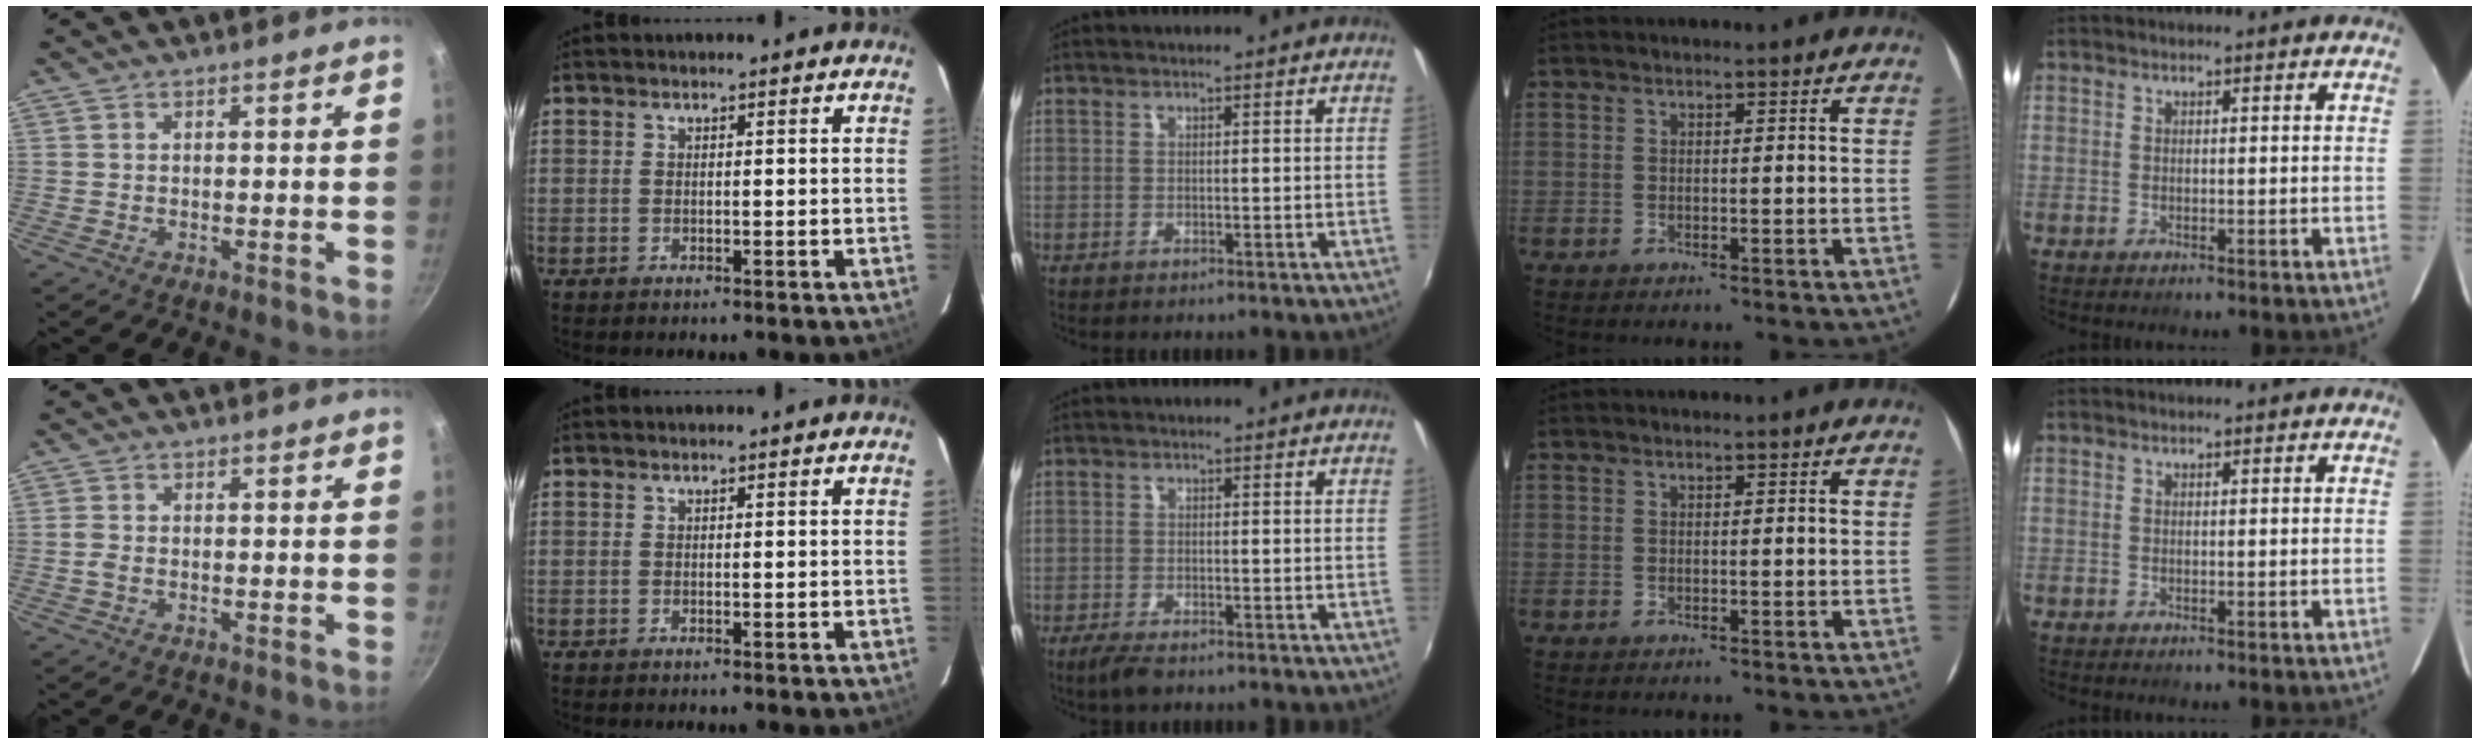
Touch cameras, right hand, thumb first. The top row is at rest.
{"thumb": {"total": 1.4, "force": [-0.5, 0.8, 1.0], "torque": [-0.028, 0.004, -0.014]}, "middle": {"total": 3.2, "force": [-2.4, 1.0, 1.9], "torque": [-0.049, -0.010, -0.045]}}